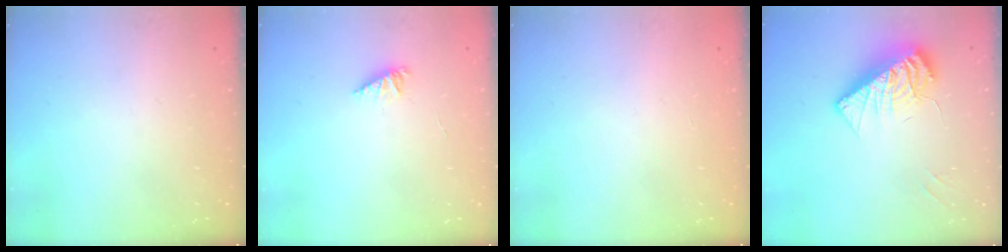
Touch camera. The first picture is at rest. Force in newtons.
{"total": 1.7, "press": 1.6, "slide": 0.4}
{"total": 0.0}
{"total": 12.8, "press": 12.5, "slide": 2.5}